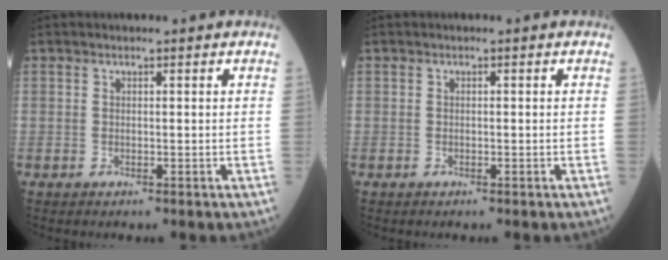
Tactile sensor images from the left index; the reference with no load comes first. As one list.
[{"total": 0.0}]